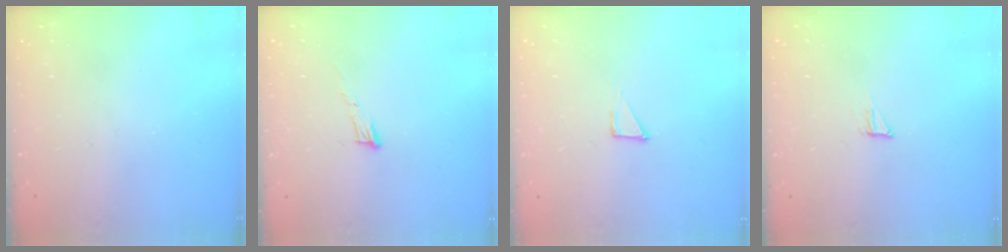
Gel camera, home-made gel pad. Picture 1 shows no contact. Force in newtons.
{"total": 5.7, "press": 5.7, "slide": 0.3}
{"total": 2.3, "press": 2.3, "slide": 0.1}
{"total": 5.1, "press": 5.1, "slide": 0.4}